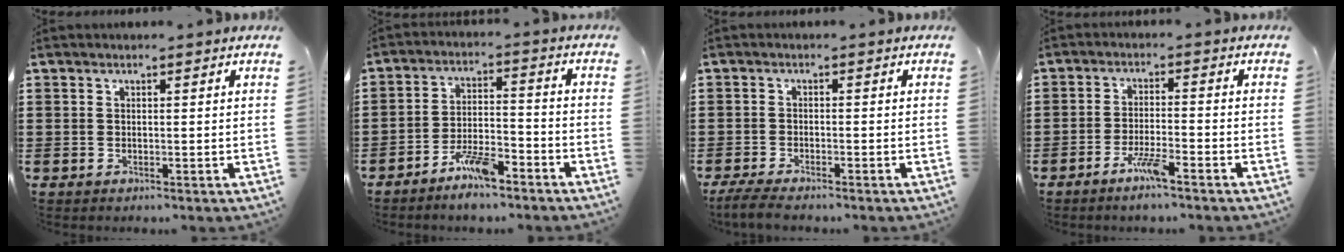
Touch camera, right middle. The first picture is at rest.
{"total": 6.6, "force": [-5.2, 1.5, 3.8], "torque": [-0.081, 0.003, -0.099]}
{"total": 3.3, "force": [-3.1, 0.4, 1.2], "torque": [-0.035, -0.006, -0.065]}
{"total": 4.3, "force": [-3.0, 0.3, 3.1], "torque": [-0.066, -0.004, -0.055]}